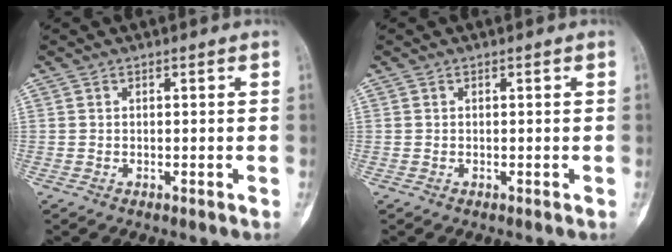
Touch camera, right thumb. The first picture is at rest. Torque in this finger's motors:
{"motor_torque": [0.30, 0.46, -0.04, -0.02, 0.14]}